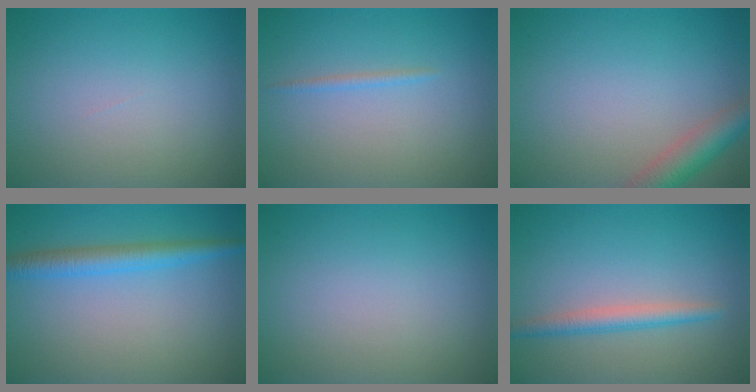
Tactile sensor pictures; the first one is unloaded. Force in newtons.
{"total": 0.7, "press": 0.7, "slide": 0.1}
{"total": 3.8, "press": 3.8, "slide": 0.2}
{"total": 3.1, "press": 3.1, "slide": 0.1}
{"total": 0.0}
{"total": 2.3, "press": 2.3, "slide": 0.1}